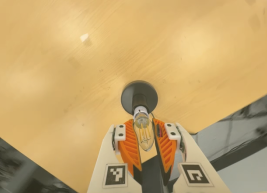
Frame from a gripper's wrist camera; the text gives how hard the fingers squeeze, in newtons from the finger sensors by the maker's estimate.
{"total": 22.7, "left": 24.5, "right": 20.8}